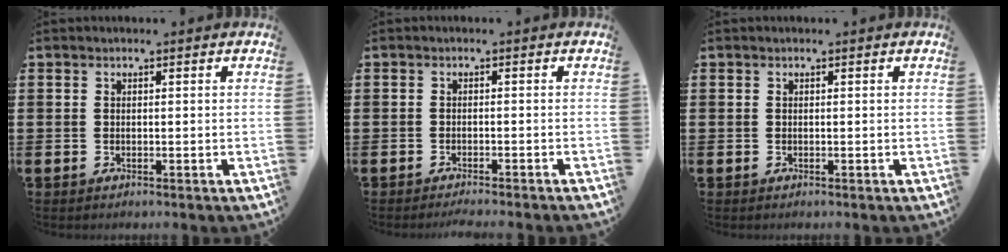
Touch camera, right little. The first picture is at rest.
{"total": 1.0, "force": [-1.0, -0.2, 0.2], "torque": [-0.002, -0.001, -0.019]}
{"total": 0.0}